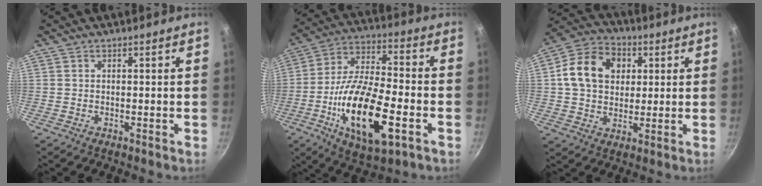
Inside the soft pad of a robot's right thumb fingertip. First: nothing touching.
{"total": 21.1, "force": [-6.6, 8.4, 18.2], "torque": [-0.328, 0.021, -0.119]}
{"total": 13.8, "force": [2.9, 10.7, 8.1], "torque": [-0.124, 0.013, 0.035]}